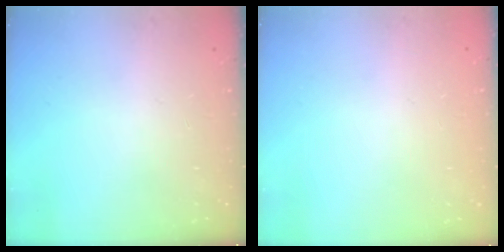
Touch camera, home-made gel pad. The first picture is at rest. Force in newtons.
{"total": 0.0}